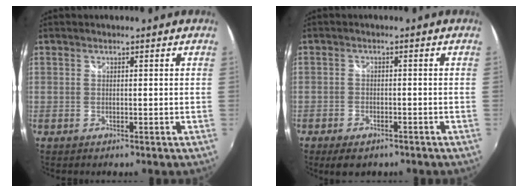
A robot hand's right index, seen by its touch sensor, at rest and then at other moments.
{"total": 5.2, "force": [-3.8, 2.7, 2.4], "torque": [-0.063, -0.009, -0.056]}